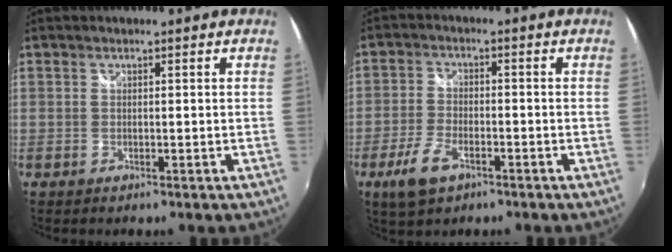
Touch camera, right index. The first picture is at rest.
{"total": 7.4, "force": [-4.2, 3.5, 4.9], "torque": [-0.120, -0.009, -0.077]}